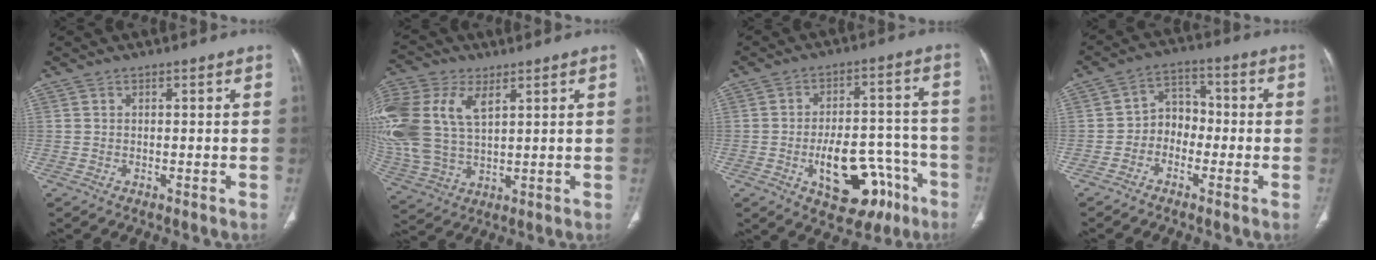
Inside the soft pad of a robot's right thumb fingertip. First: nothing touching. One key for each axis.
{"total": 21.1, "fx": 6.4, "fy": 12.9, "fz": 15.5, "tx": -0.389, "ty": 0.009, "tz": 0.125}
{"total": 16.8, "fx": -7.4, "fy": 9.1, "fz": 12.0, "tx": -0.139, "ty": 0.053, "tz": -0.094}
{"total": 6.1, "fx": -1.9, "fy": 5.0, "fz": 2.9, "tx": -0.016, "ty": 0.033, "tz": -0.049}